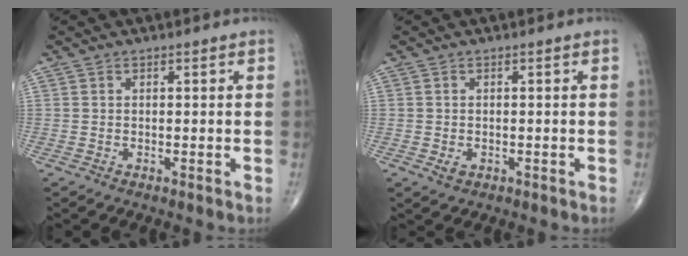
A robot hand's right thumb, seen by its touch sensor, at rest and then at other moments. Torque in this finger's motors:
{"motor_torque": [2.29, 1.33, -0.04, -0.13, -0.02]}